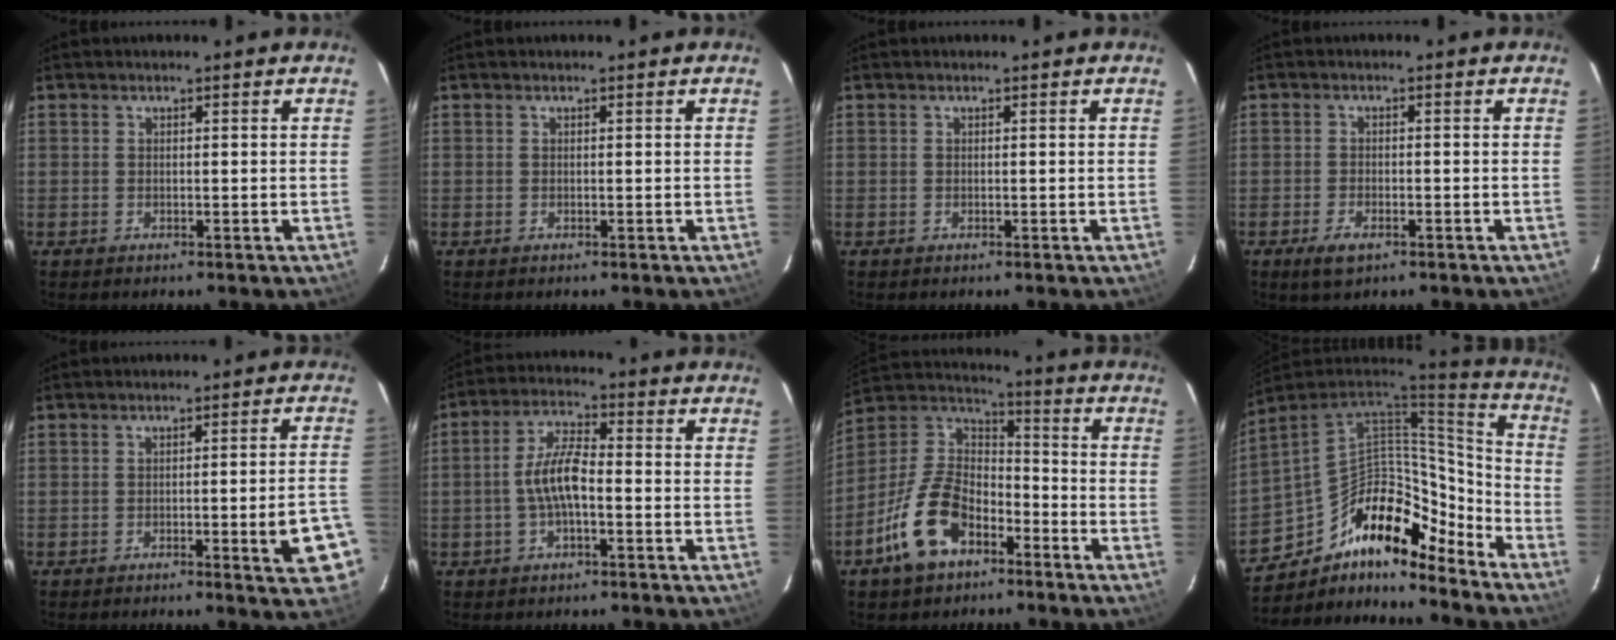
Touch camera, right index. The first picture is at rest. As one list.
[{"total": 0.0}, {"total": 0.0}, {"total": 3.9, "force": [-2.3, 1.8, 2.6], "torque": [-0.063, -0.008, -0.040]}, {"total": 7.0, "force": [-3.2, 0.6, 6.2], "torque": [-0.073, -0.001, -0.035]}, {"total": 7.0, "force": [-1.8, 2.3, 6.3], "torque": [-0.131, 0.014, -0.035]}, {"total": 15.9, "force": [-8.4, 9.8, 9.3], "torque": [-0.207, 0.022, -0.144]}, {"total": 22.1, "force": [-13.5, 11.8, 12.9], "torque": [-0.255, 0.026, -0.211]}]